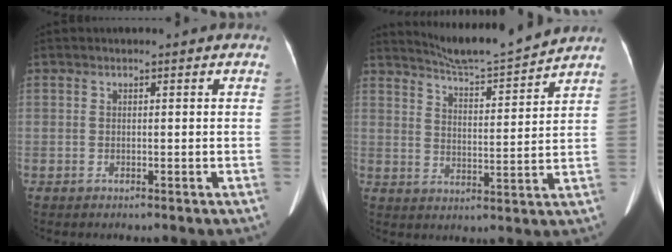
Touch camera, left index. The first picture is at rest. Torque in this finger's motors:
{"motor_torque": [0.11, -1.20, 0.02, 0.00]}